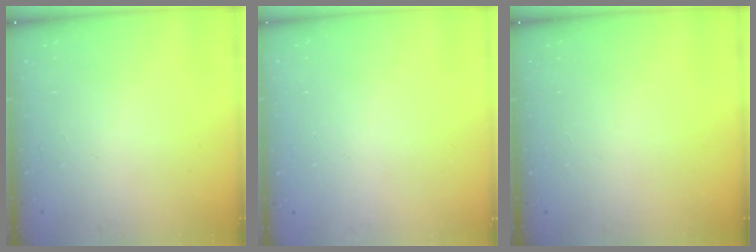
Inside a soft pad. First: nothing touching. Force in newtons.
{"total": 0.0}
{"total": 0.0}